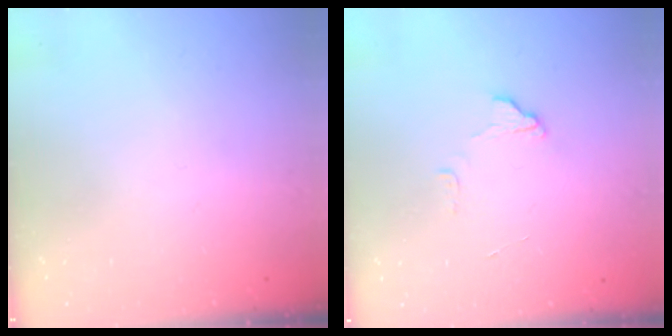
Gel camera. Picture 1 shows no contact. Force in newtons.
{"total": 7.1, "press": 7.1, "slide": 0.5}